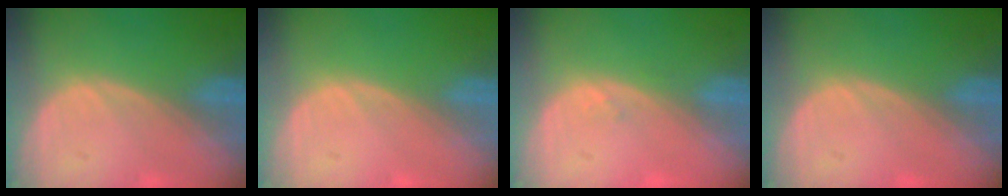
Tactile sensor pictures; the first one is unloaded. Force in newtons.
{"total": 0.0}
{"total": 0.7, "press": 0.6, "slide": 0.3}
{"total": 0.0}